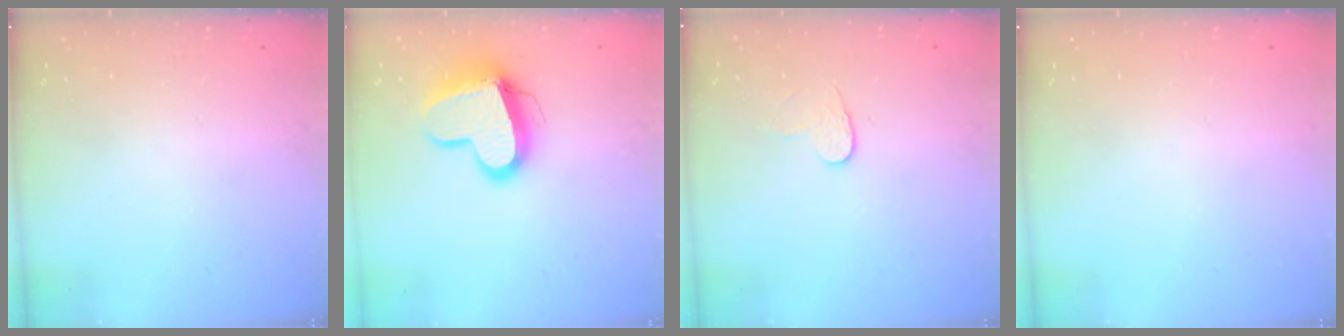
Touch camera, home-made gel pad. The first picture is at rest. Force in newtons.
{"total": 13.3, "press": 13.2, "slide": 1.3}
{"total": 3.7, "press": 3.7, "slide": 0.3}
{"total": 0.0}